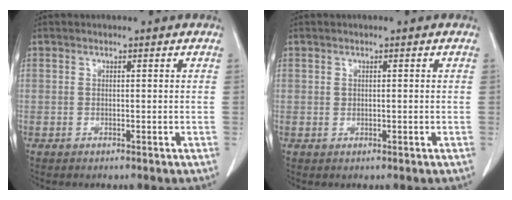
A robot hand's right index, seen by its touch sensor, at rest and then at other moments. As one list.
[{"total": 0.7, "force": [0.1, 0.6, 0.3], "torque": [-0.007, 0.003, 0.003]}]